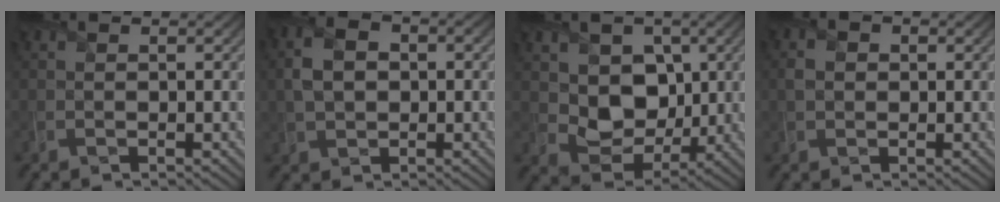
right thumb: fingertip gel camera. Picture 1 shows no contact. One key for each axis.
{"total": 5.1, "fx": 0.1, "fy": 3.3, "fz": 3.8, "tx": -0.083, "ty": 0.006, "tz": -0.002}
{"total": 6.9, "fx": 1.3, "fy": 5.6, "fz": 3.8, "tx": -0.092, "ty": -0.018, "tz": 0.019}
{"total": 1.7, "fx": -0.1, "fy": 1.4, "fz": 1.1, "tx": -0.028, "ty": 0.000, "tz": -0.005}